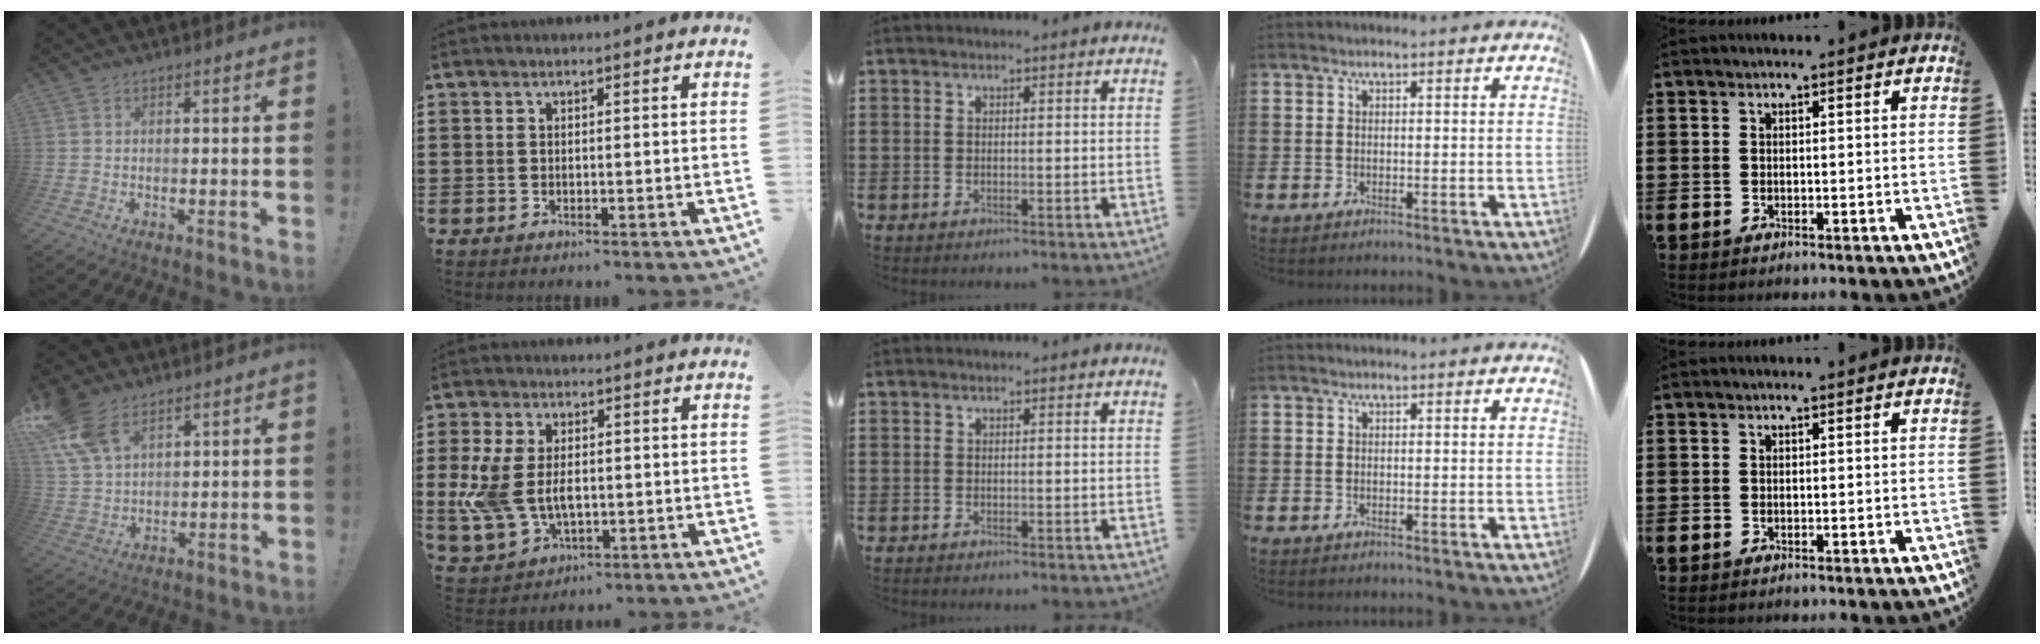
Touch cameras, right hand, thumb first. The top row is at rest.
{"thumb": {"total": 11.6, "force": [7.4, 6.3, 6.3], "torque": [-0.131, -0.030, 0.148]}, "index": {"total": 7.9, "force": [-0.1, 5.3, 5.8], "torque": [-0.151, 0.003, -0.006]}}